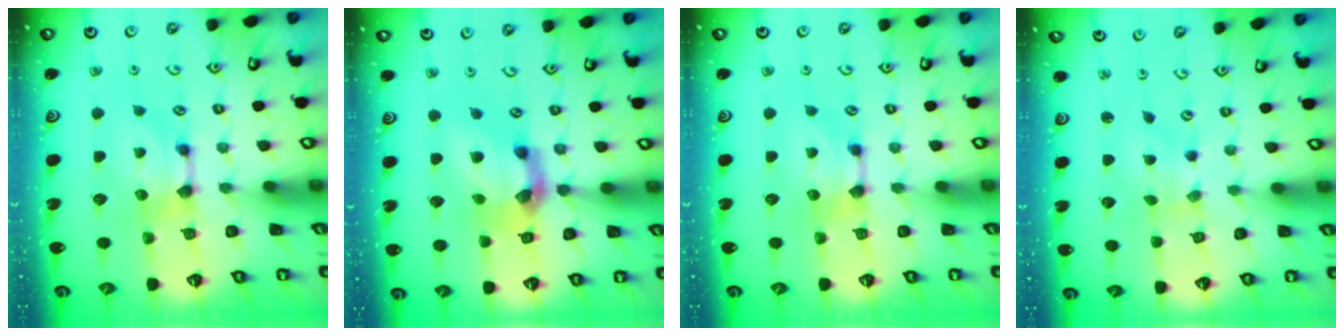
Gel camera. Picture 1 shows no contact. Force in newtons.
{"total": 6.8, "press": 6.3, "slide": 2.4}
{"total": 0.0}
{"total": 2.4, "press": 2.4, "slide": 0.7}